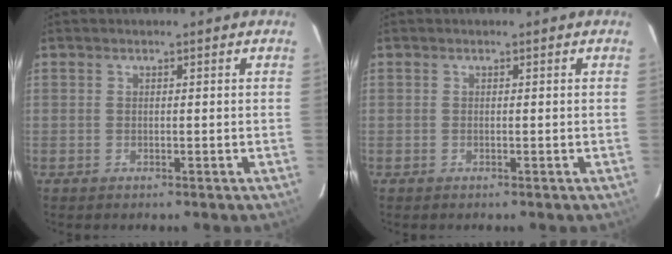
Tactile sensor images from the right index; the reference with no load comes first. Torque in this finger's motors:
{"motor_torque": [-0.03, 0.12, -0.10, 0.01]}